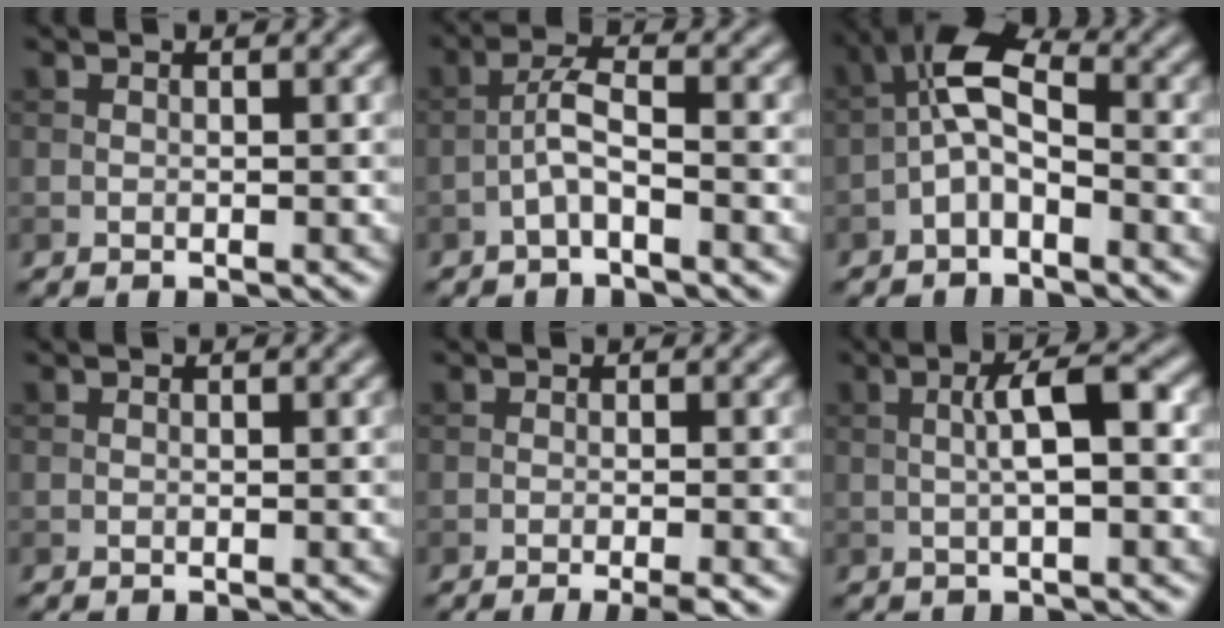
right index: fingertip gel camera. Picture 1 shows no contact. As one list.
[{"total": 2.7, "force": [-1.4, 0.5, 2.3], "torque": [-0.048, 0.011, -0.034]}, {"total": 4.8, "force": [-1.4, 2.1, 4.0], "torque": [-0.077, 0.018, -0.040]}, {"total": 0.0}, {"total": 2.4, "force": [-1.4, 0.3, 1.9], "torque": [-0.024, 0.000, -0.026]}, {"total": 3.8, "force": [0.2, 0.7, 3.8], "torque": [-0.067, 0.009, 0.002]}]